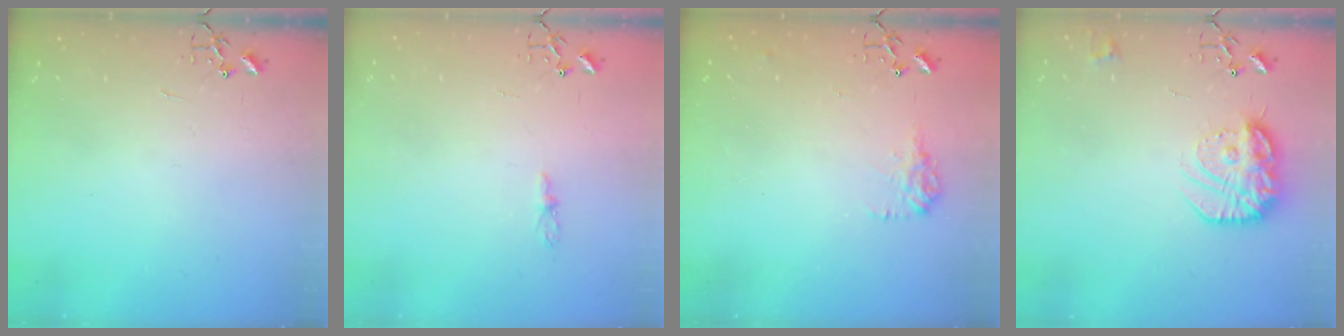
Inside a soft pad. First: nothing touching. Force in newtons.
{"total": 4.4, "press": 4.3, "slide": 0.5}
{"total": 9.2, "press": 9.2, "slide": 0.4}
{"total": 17.4, "press": 17.3, "slide": 1.2}